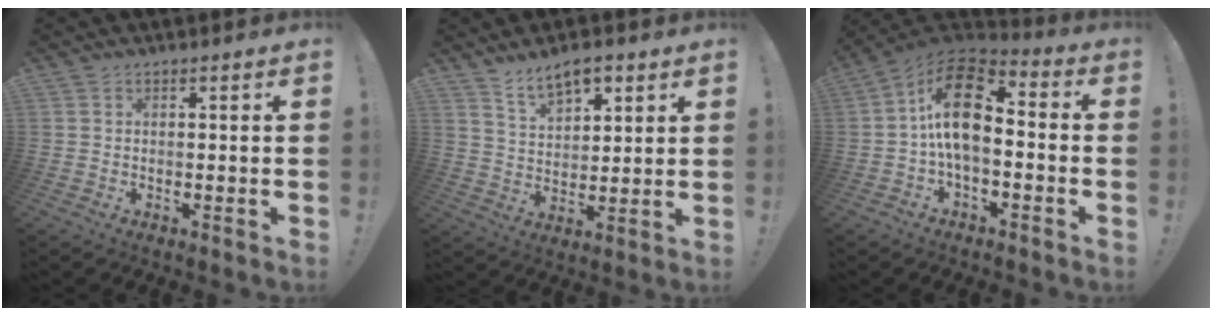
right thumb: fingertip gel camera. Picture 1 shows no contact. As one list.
[{"total": 8.8, "force": [6.1, 4.6, 4.3], "torque": [-0.062, -0.030, 0.114]}, {"total": 16.3, "force": [1.6, 9.5, 13.2], "torque": [-0.240, 0.007, 0.030]}]